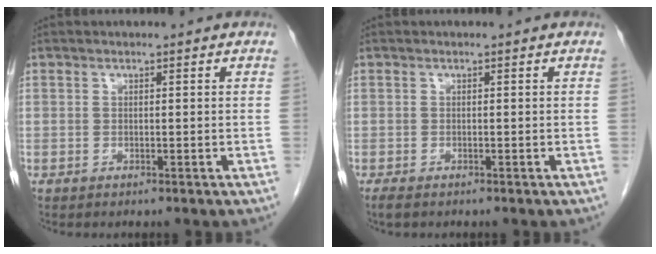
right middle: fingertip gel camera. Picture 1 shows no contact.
{"total": 1.5, "force": [-1.2, 0.5, 0.7], "torque": [-0.018, -0.004, -0.018]}